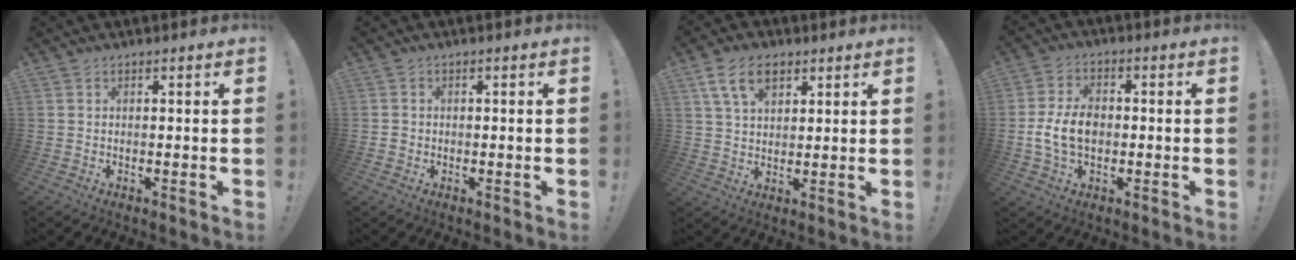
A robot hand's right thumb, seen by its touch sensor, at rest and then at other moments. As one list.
[{"total": 1.4, "force": [0.0, 1.4, 0.2], "torque": [-0.002, 0.006, 0.000]}, {"total": 10.5, "force": [5.4, 6.3, 6.5], "torque": [-0.106, -0.006, 0.102]}, {"total": 10.0, "force": [-1.3, 6.7, 7.3], "torque": [-0.135, 0.004, -0.022]}]